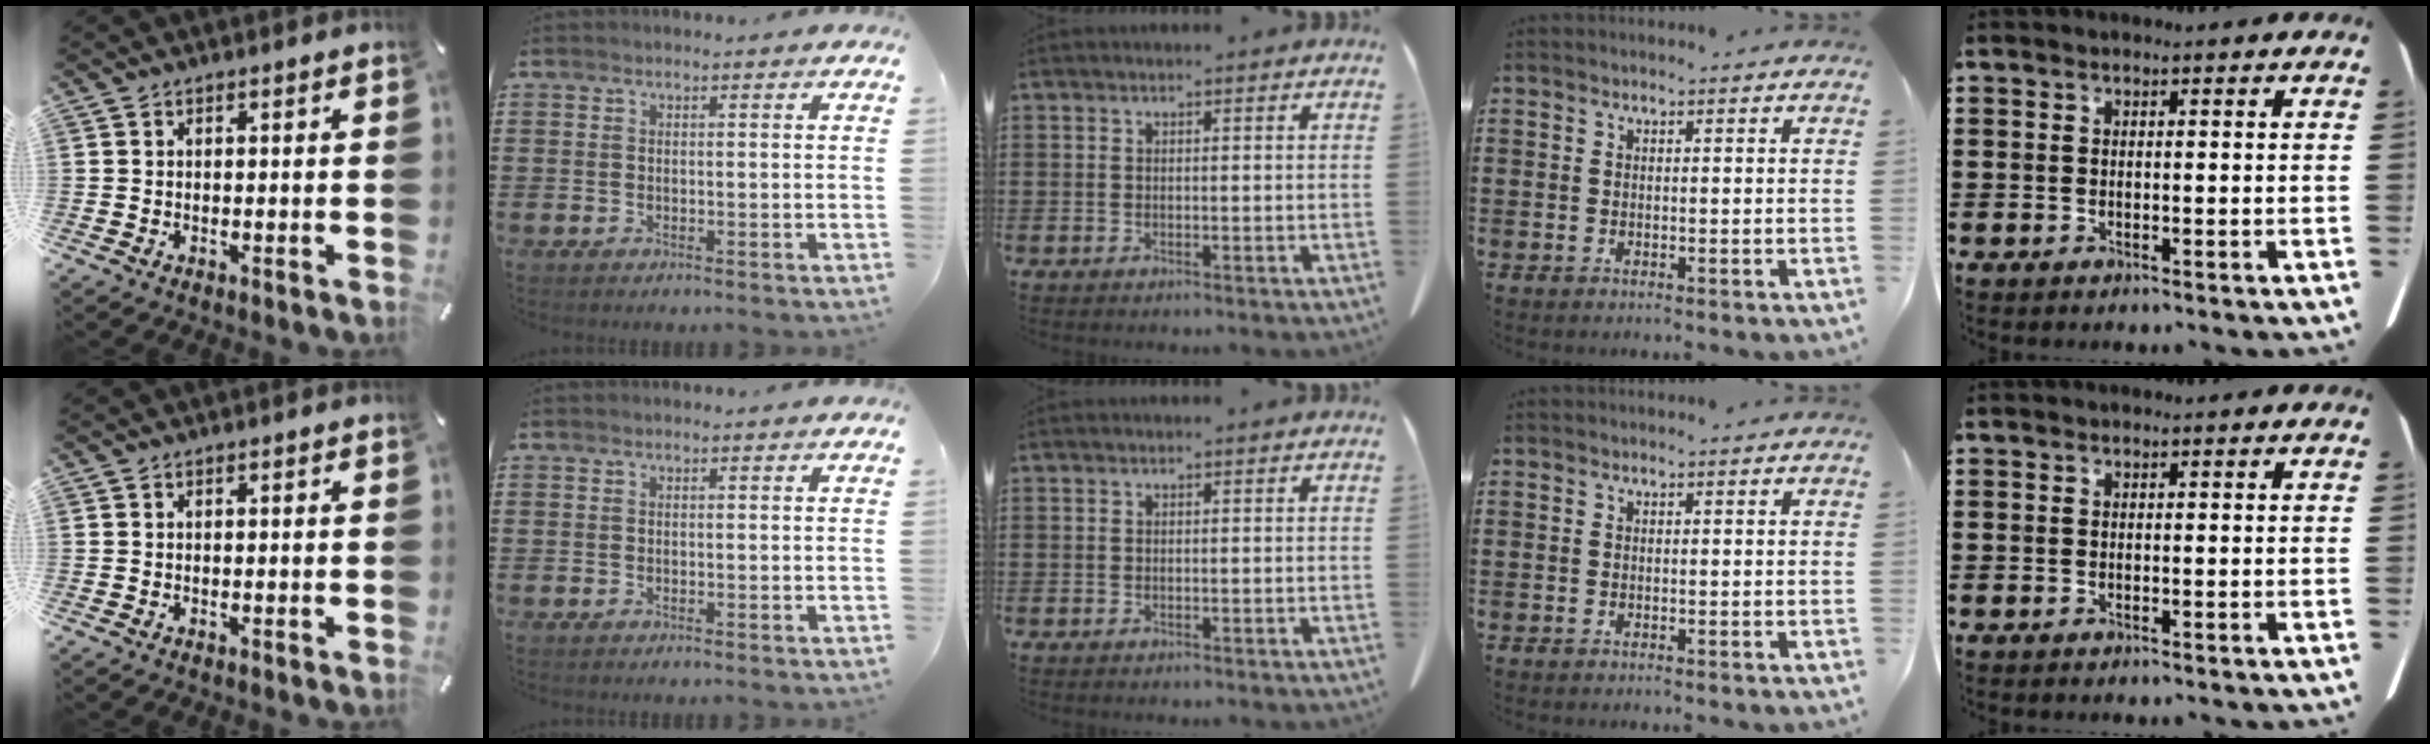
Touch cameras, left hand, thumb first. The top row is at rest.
{}